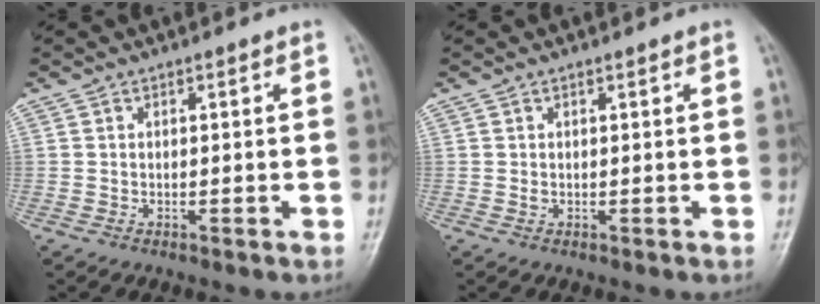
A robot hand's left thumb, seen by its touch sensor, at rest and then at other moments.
{"total": 0.6, "force": [0.3, 0.3, 0.4], "torque": [-0.005, -0.001, 0.006]}